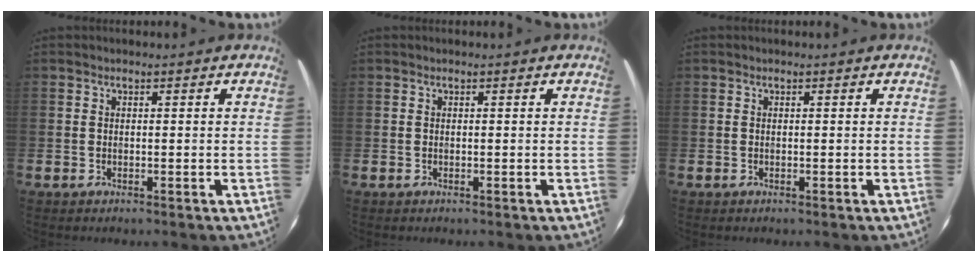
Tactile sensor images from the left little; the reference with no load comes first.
{"total": 0.0}
{"total": 0.0}